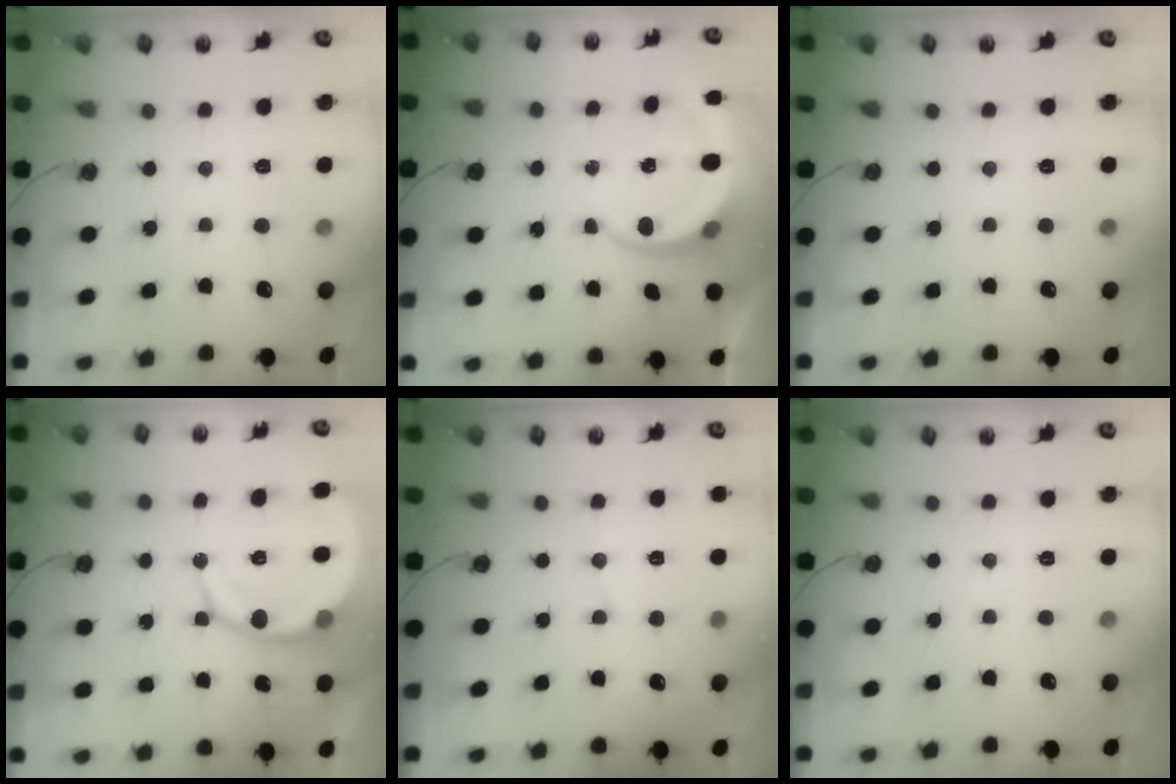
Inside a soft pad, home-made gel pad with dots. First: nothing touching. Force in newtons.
{"total": 7.4, "press": 7.3, "slide": 0.9}
{"total": 0.0}
{"total": 12.6, "press": 12.4, "slide": 2.6}
{"total": 3.8, "press": 3.6, "slide": 1.1}
{"total": 0.0}